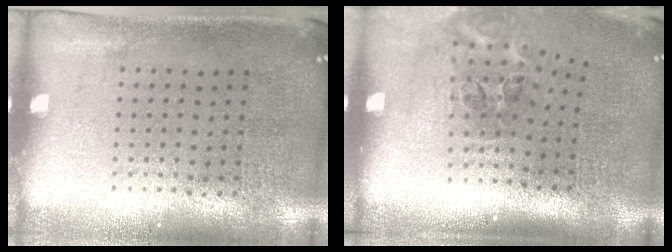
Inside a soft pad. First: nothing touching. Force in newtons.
{"total": 2.2, "press": 1.3, "slide": 1.7}